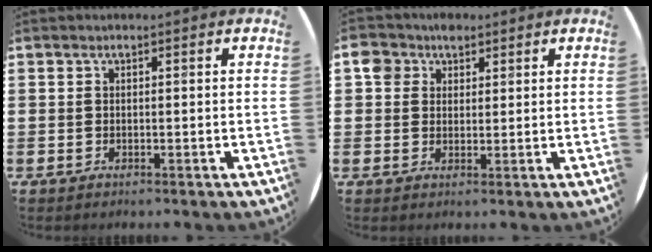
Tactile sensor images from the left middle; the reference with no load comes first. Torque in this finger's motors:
{"motor_torque": [0.19, -0.15, 0.06, 0.05]}